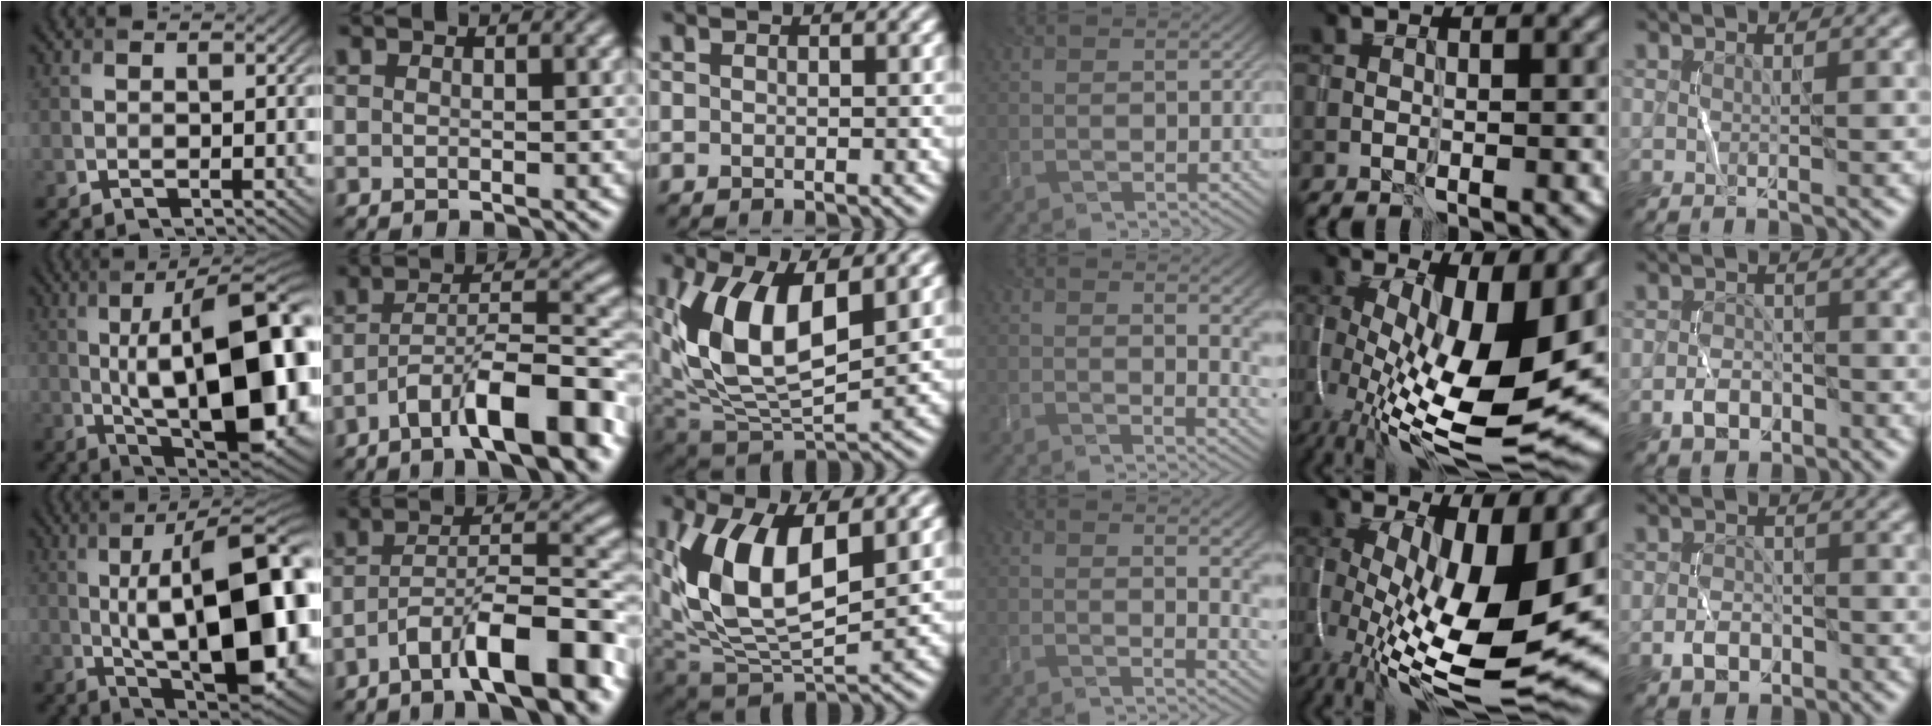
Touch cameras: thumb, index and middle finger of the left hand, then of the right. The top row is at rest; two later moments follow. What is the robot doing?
{"motion": "wrap", "object": "string"}